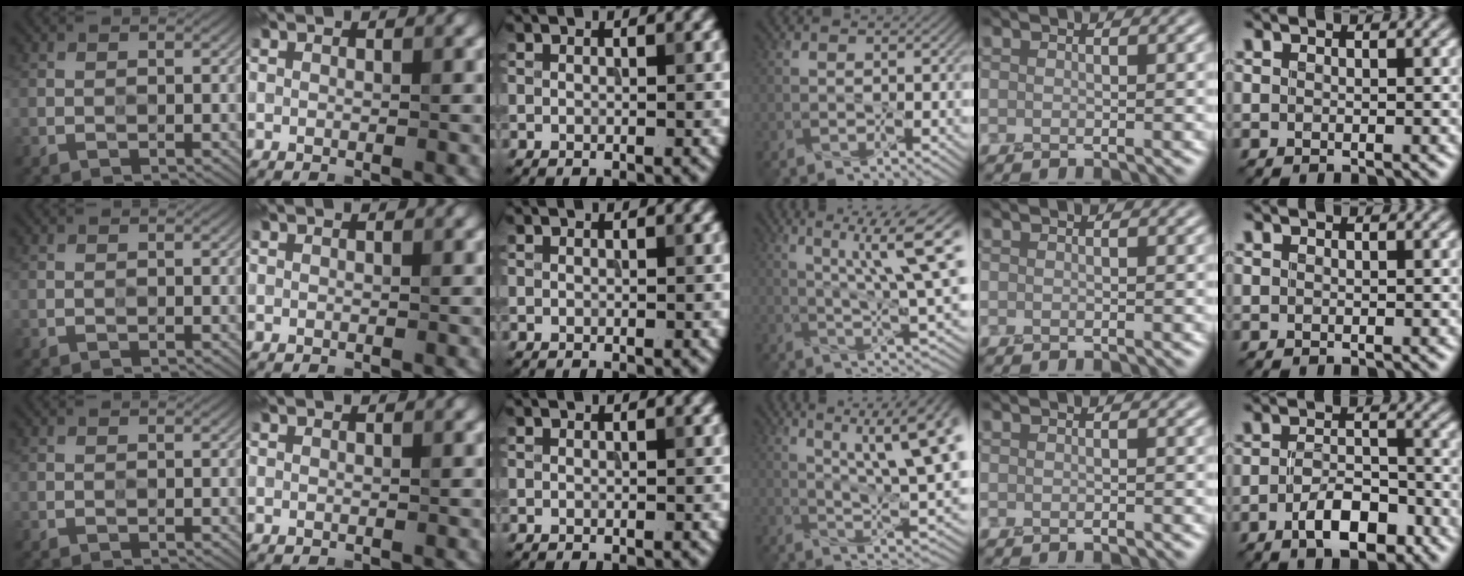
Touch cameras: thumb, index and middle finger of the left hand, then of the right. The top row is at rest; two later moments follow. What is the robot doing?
{"motion": "screw", "object": "mustard bottle"}